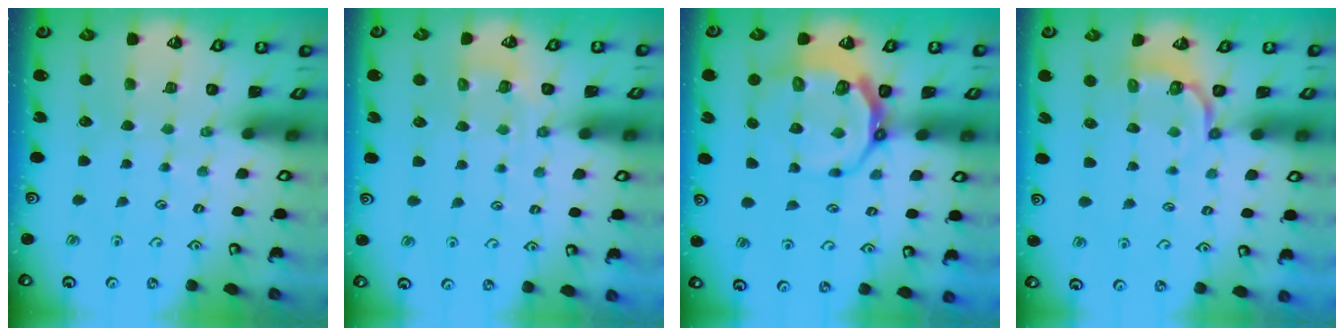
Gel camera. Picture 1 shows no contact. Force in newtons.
{"total": 2.9, "press": 2.6, "slide": 1.2}
{"total": 9.7, "press": 9.0, "slide": 3.8}
{"total": 4.2, "press": 3.2, "slide": 2.7}